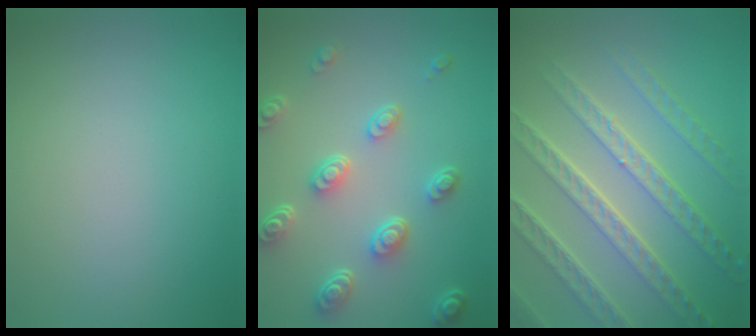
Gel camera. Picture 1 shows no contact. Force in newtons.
{"total": 5.2, "press": 3.9, "slide": 3.5}
{"total": 8.0, "press": 5.5, "slide": 5.9}